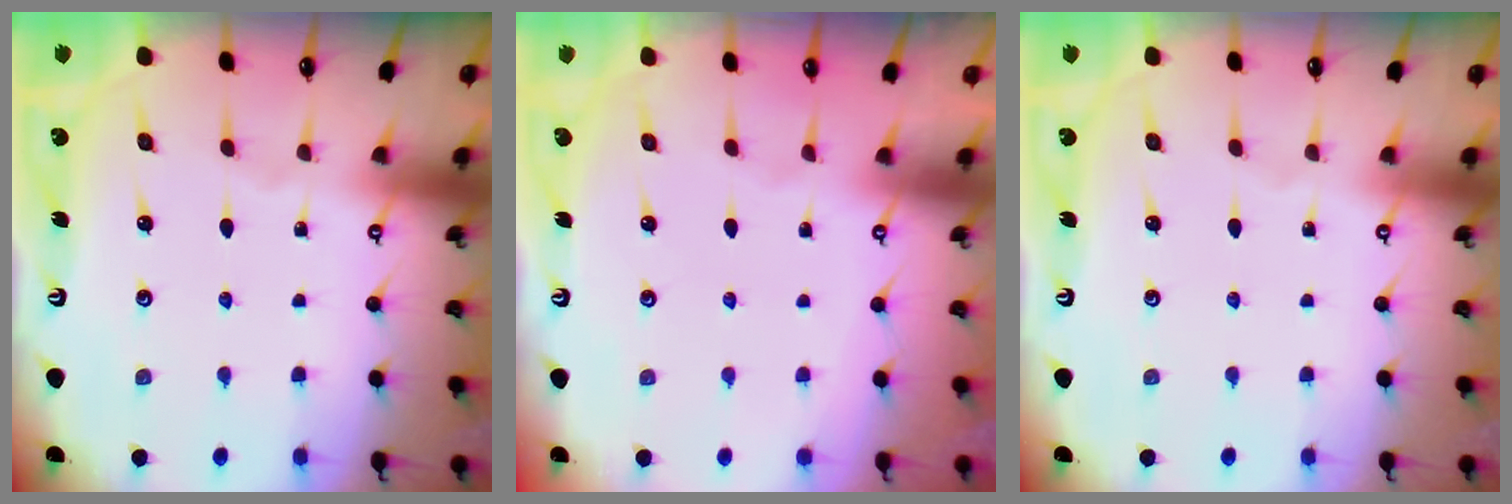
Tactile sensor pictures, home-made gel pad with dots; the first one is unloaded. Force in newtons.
{"total": 1.3, "press": 1.1, "slide": 0.8}
{"total": 0.0}